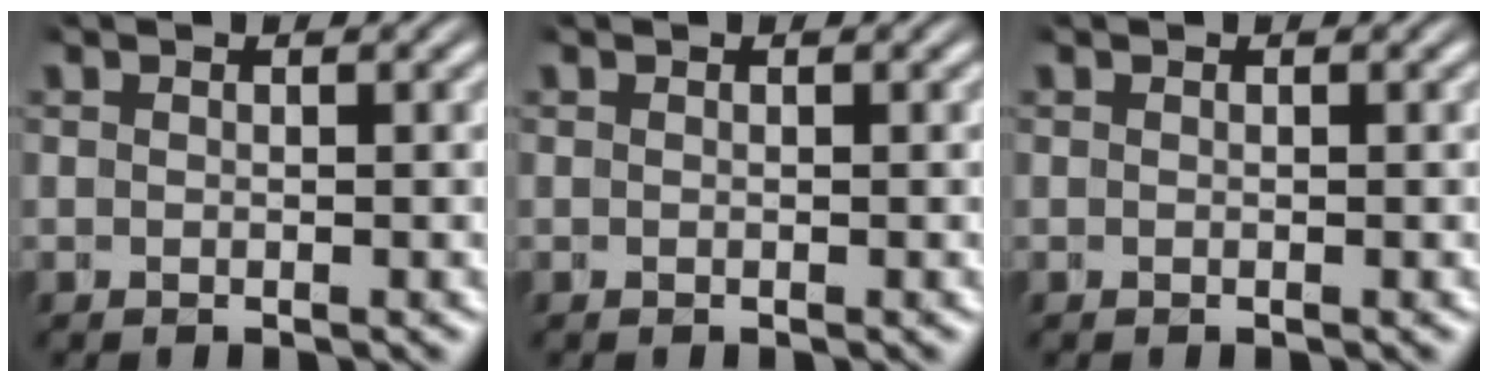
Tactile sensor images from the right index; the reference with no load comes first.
{"total": 0.0}
{"total": 0.0}